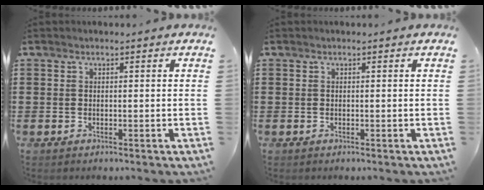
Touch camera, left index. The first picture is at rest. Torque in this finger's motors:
{"motor_torque": [0.00, 0.00, 0.00, 0.00]}